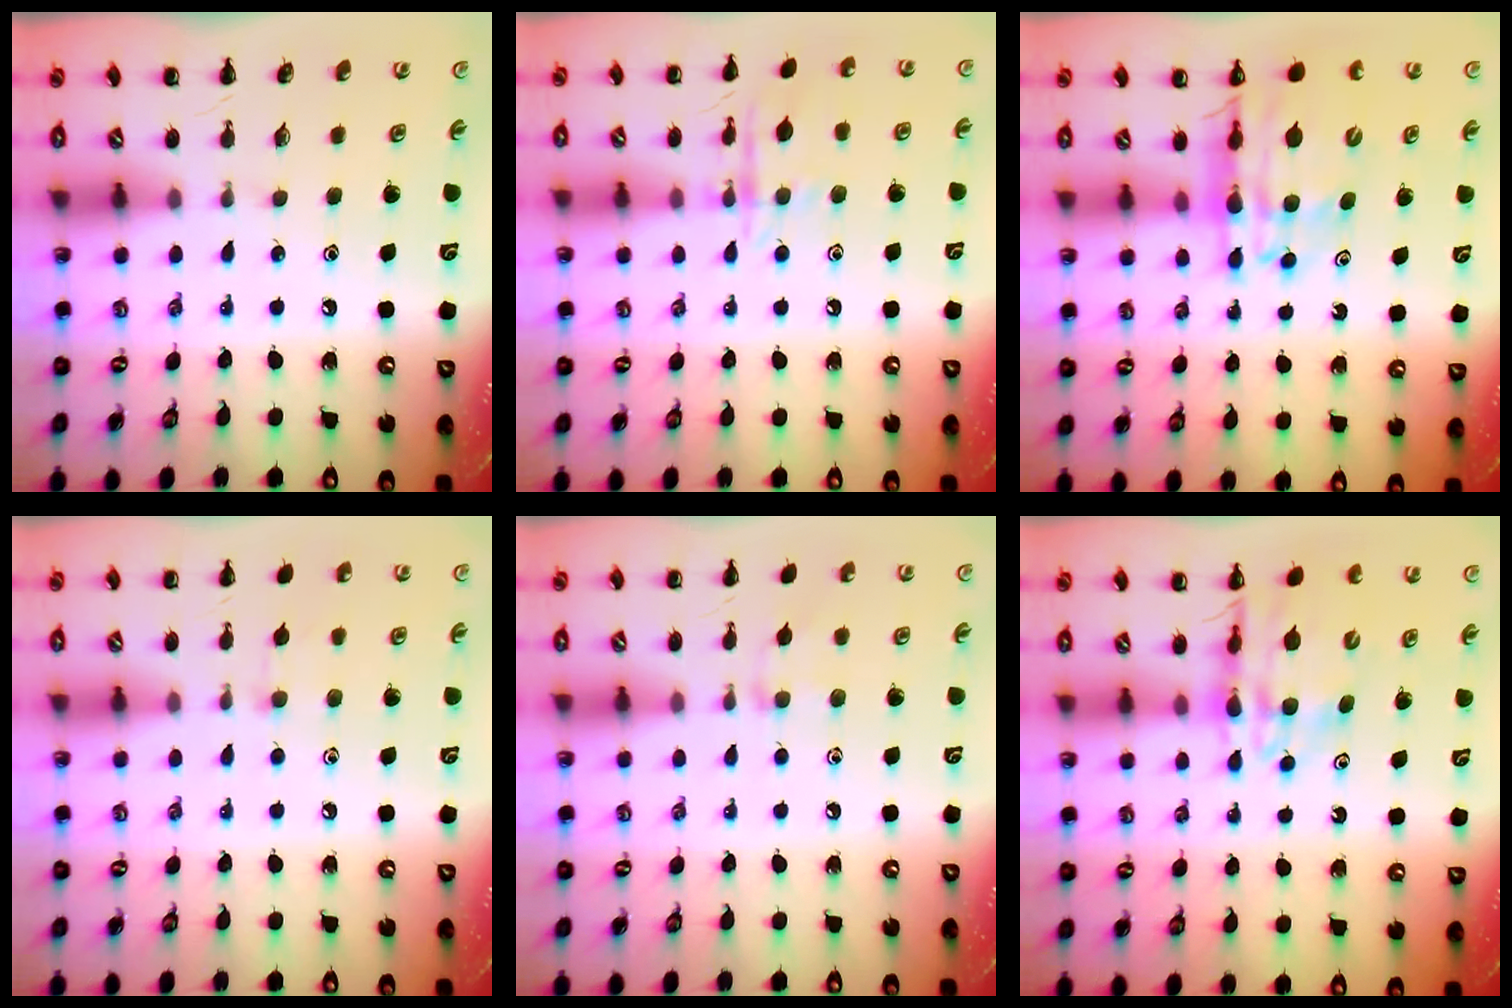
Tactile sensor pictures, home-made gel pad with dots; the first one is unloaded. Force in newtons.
{"total": 10.6, "press": 10.6, "slide": 0.6}
{"total": 13.5, "press": 12.9, "slide": 3.9}
{"total": 5.6, "press": 5.1, "slide": 2.2}
{"total": 6.6, "press": 6.4, "slide": 1.7}
{"total": 12.1, "press": 11.6, "slide": 3.5}